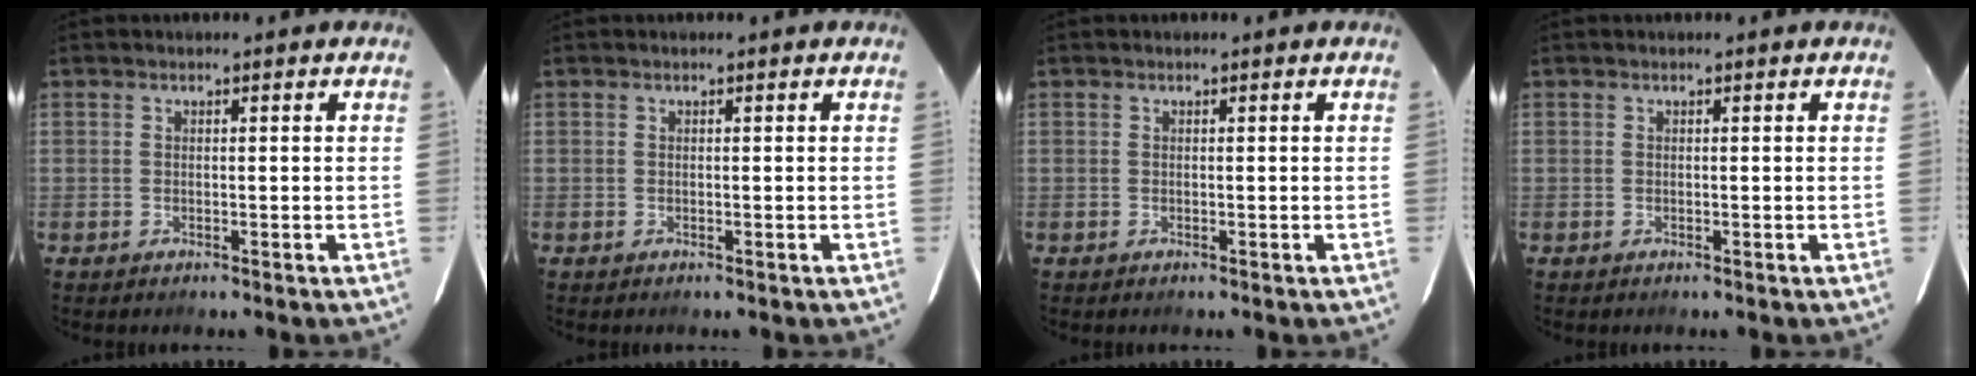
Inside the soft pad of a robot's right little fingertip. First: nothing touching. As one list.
[{"total": 0.0}, {"total": 0.0}, {"total": 0.0}]